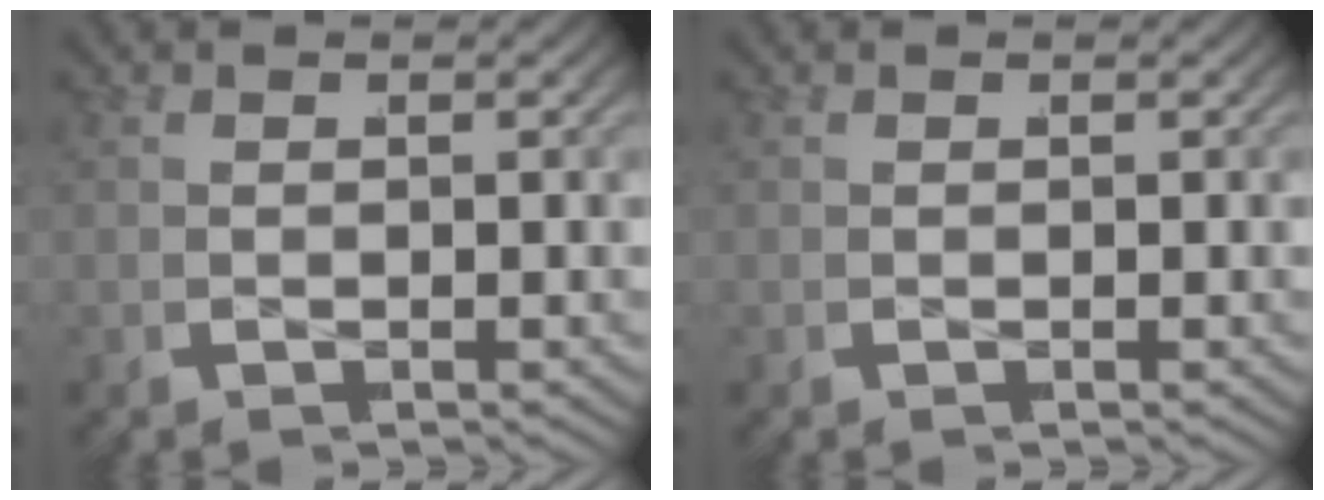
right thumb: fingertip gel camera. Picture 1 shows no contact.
{"total": 0.0}